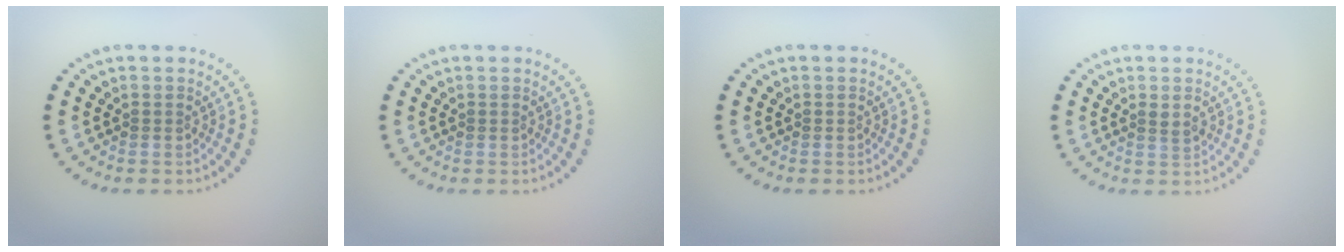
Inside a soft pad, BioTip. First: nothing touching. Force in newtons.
{"total": 0.0}
{"total": 0.0}
{"total": 0.9, "press": 0.8, "slide": 0.5}